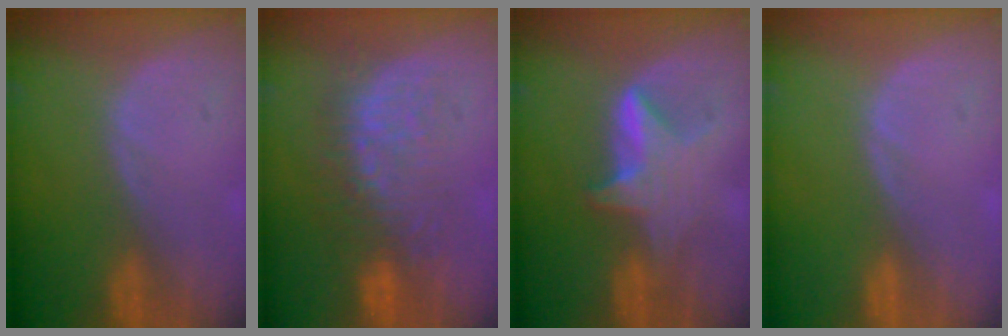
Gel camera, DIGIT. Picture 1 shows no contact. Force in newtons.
{"total": 8.8, "press": 8.4, "slide": 2.4}
{"total": 6.1, "press": 5.7, "slide": 2.1}
{"total": 0.0}